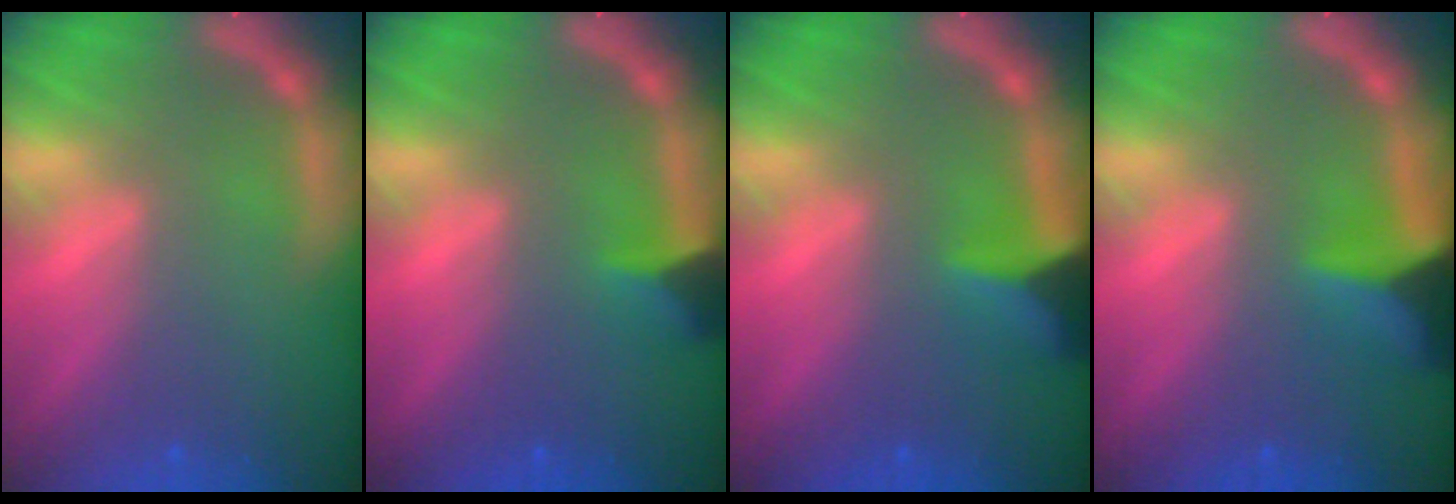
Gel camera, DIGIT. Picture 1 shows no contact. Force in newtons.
{"total": 2.4}
{"total": 4.4}
{"total": 5.4}